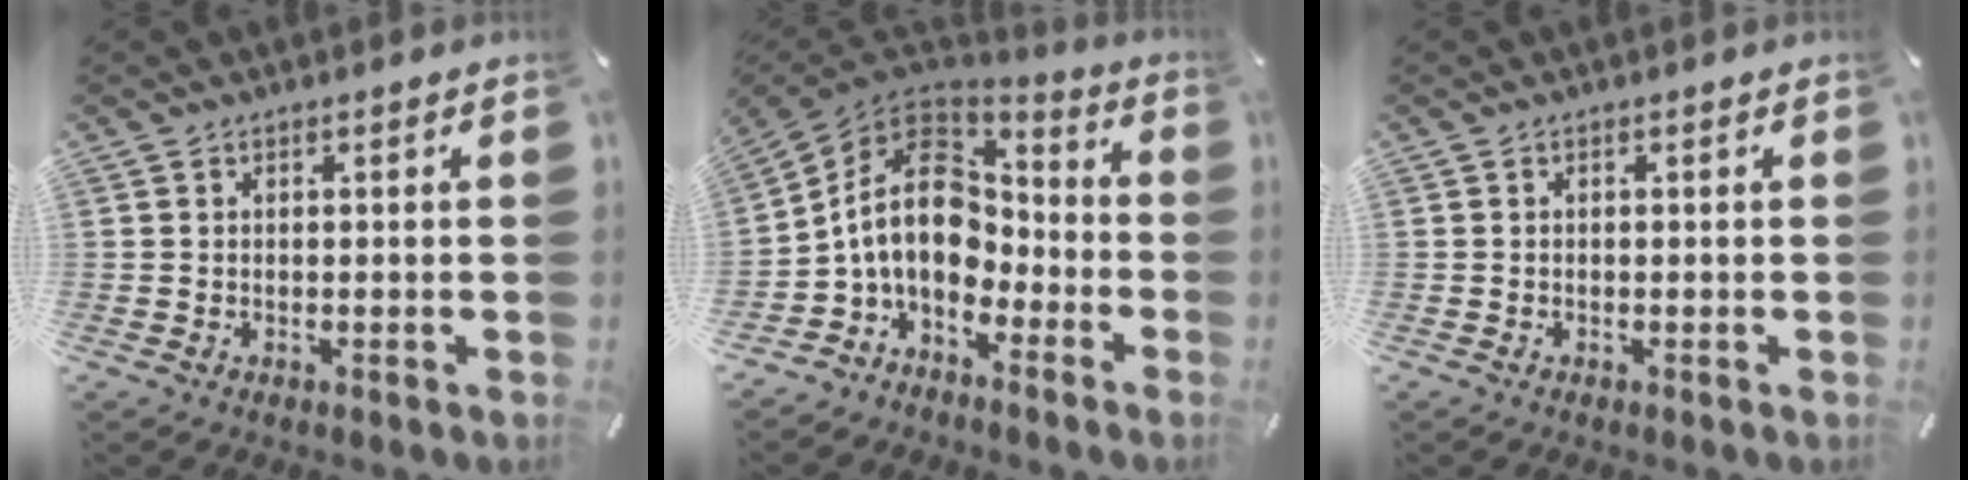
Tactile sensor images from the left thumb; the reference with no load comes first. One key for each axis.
{"total": 14.8, "fx": -1.2, "fy": 11.0, "fz": 9.8, "tx": -0.206, "ty": 0.009, "tz": -0.026}
{"total": 0.0}